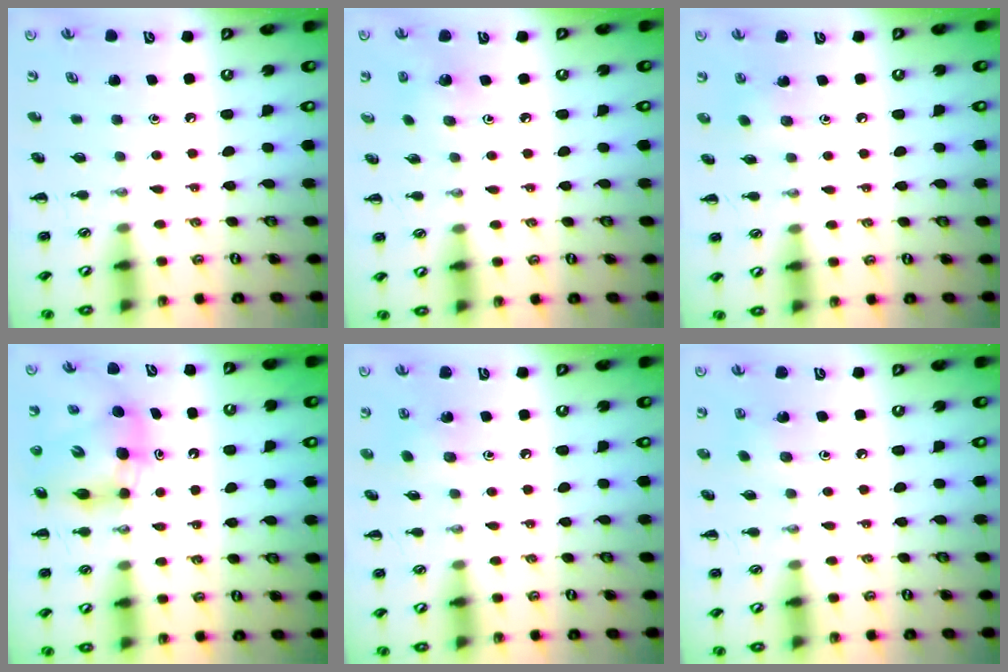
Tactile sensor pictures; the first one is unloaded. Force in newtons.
{"total": 2.9, "press": 2.7, "slide": 0.9}
{"total": 4.3, "press": 4.1, "slide": 1.3}
{"total": 8.4, "press": 8.1, "slide": 2.2}
{"total": 3.8, "press": 3.7, "slide": 1.1}
{"total": 1.5, "press": 1.4, "slide": 0.6}